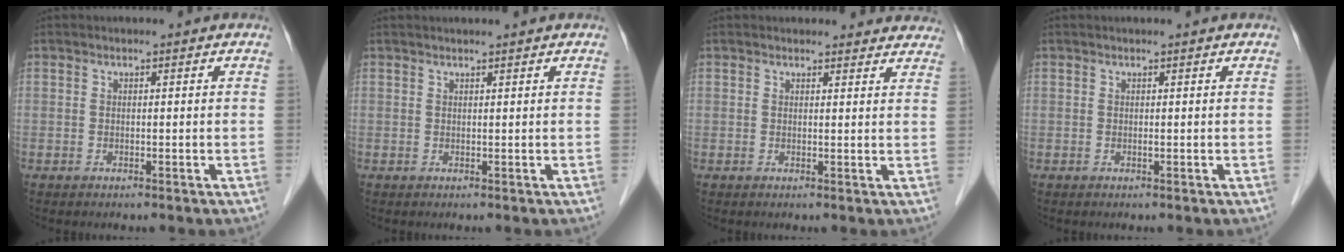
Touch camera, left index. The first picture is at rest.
{"total": 2.1, "force": [1.9, -0.2, 0.8], "torque": [-0.007, 0.020, 0.031]}
{"total": 8.6, "force": [8.2, 2.4, 1.1], "torque": [0.022, 0.006, 0.065]}
{"total": 0.0}